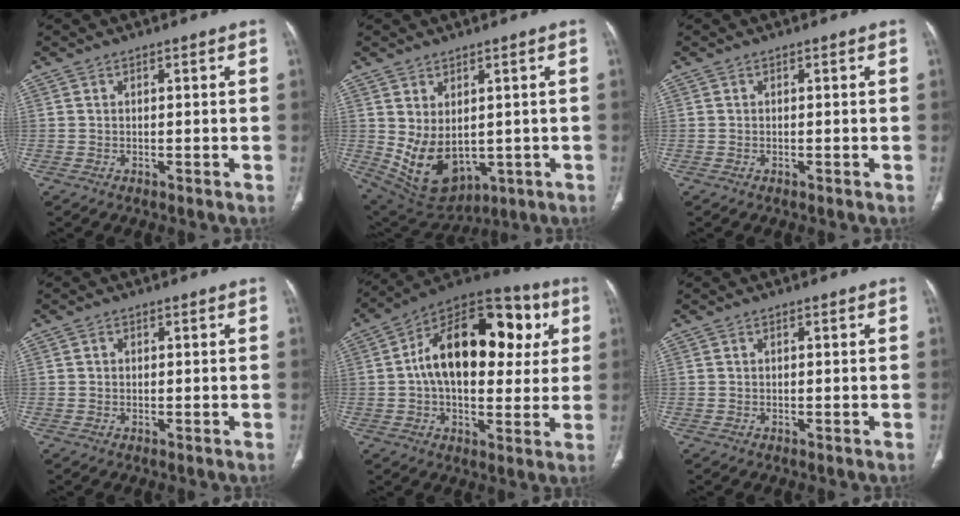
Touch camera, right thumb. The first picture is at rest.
{"total": 11.4, "force": [0.0, 7.6, 8.5], "torque": [-0.133, -0.013, 0.036]}
{"total": 0.0}
{"total": 0.7, "force": [0.1, 0.6, 0.2], "torque": [0.002, 0.001, 0.000]}
{"total": 24.2, "force": [4.4, 14.2, 19.1], "torque": [-0.259, 0.024, 0.054]}
{"total": 0.0}